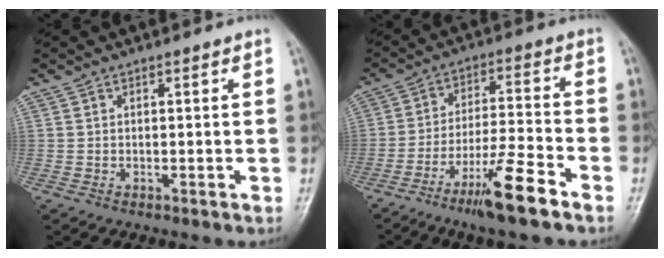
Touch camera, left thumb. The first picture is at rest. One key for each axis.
{"total": 11.2, "fx": -7.3, "fy": 1.2, "fz": 8.4, "tx": -0.160, "ty": 0.039, "tz": -0.132}